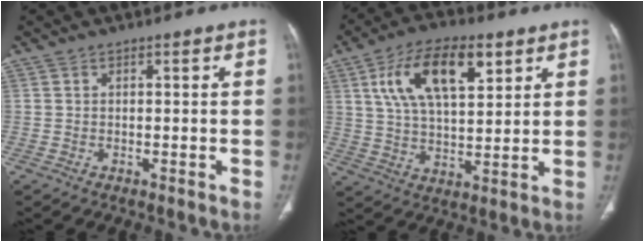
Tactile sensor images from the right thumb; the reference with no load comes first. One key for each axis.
{"total": 15.7, "fx": 6.7, "fy": 7.3, "fz": 12.2, "tx": -0.198, "ty": -0.010, "tz": 0.120}